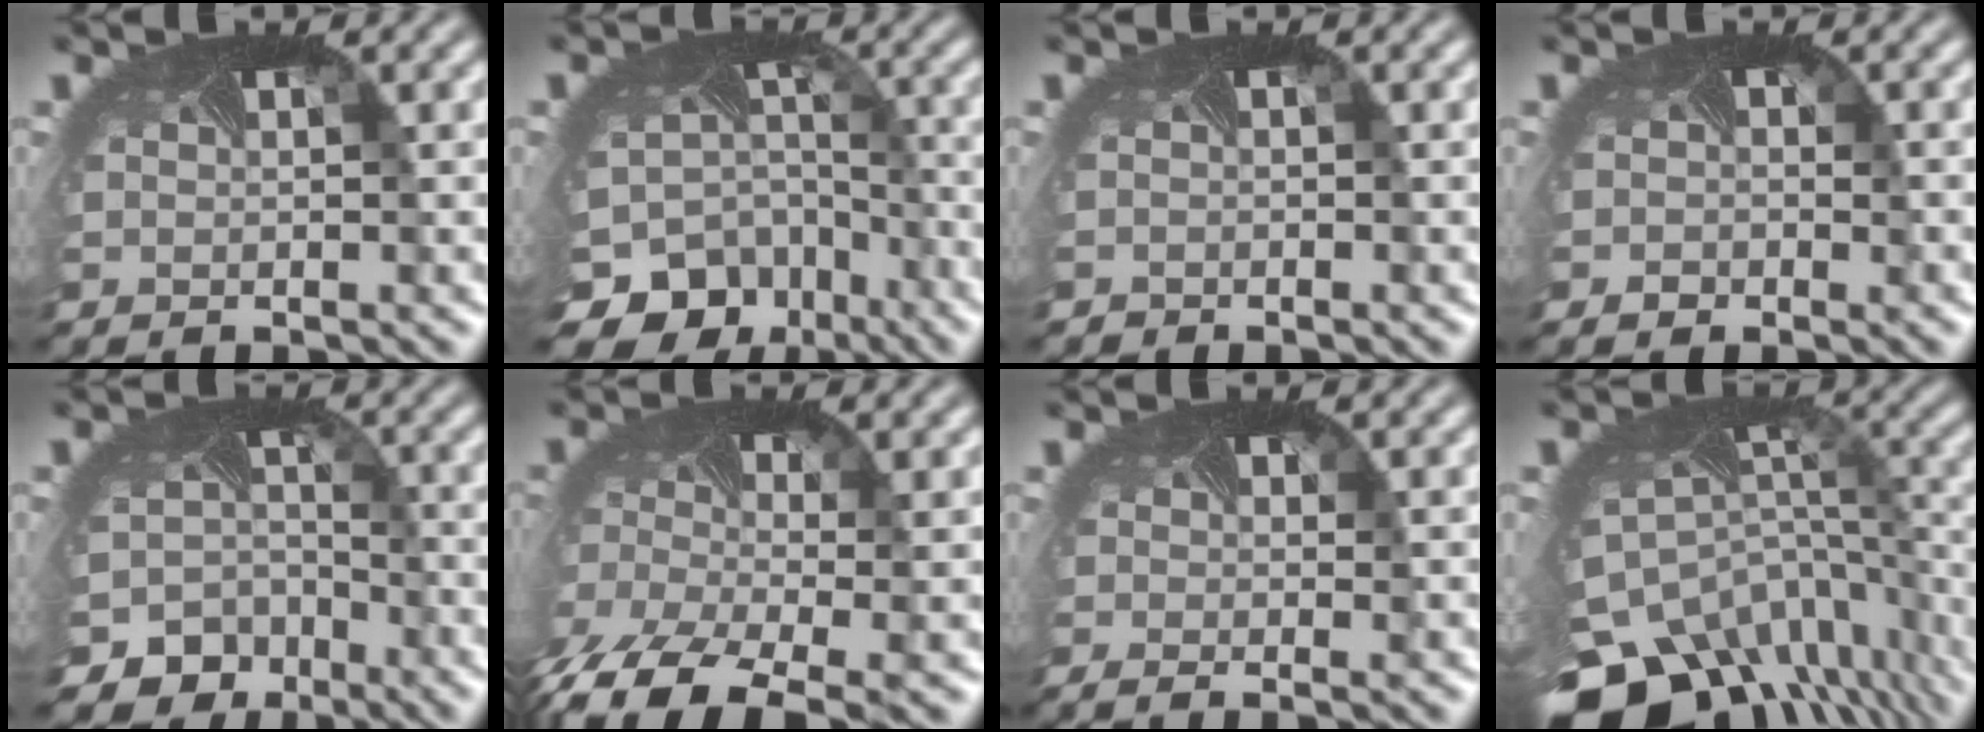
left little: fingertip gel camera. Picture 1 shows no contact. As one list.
[{"total": 12.0, "force": [-8.1, 8.4, 2.8], "torque": [-0.089, -0.037, -0.104]}, {"total": 0.8, "force": [-0.7, 0.3, -0.4], "torque": [-0.002, -0.006, -0.012]}, {"total": 1.5, "force": [-1.0, 1.1, 0.2], "torque": [-0.015, -0.012, -0.019]}, {"total": 7.8, "force": [-5.9, 5.1, 0.1], "torque": [-0.005, -0.021, -0.078]}, {"total": 9.3, "force": [-6.6, 3.8, 5.3], "torque": [-0.152, -0.054, -0.113]}, {"total": 2.1, "force": [-0.8, 0.8, 1.7], "torque": [-0.033, -0.009, -0.014]}, {"total": 13.5, "force": [-8.6, 8.0, 6.7], "torque": [-0.186, -0.047, -0.104]}]